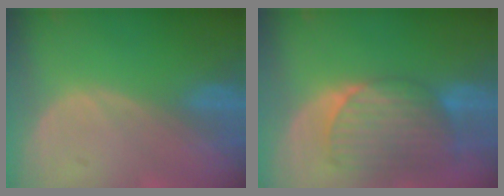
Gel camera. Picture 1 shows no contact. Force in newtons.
{"total": 9.4, "press": 8.3, "slide": 4.2}